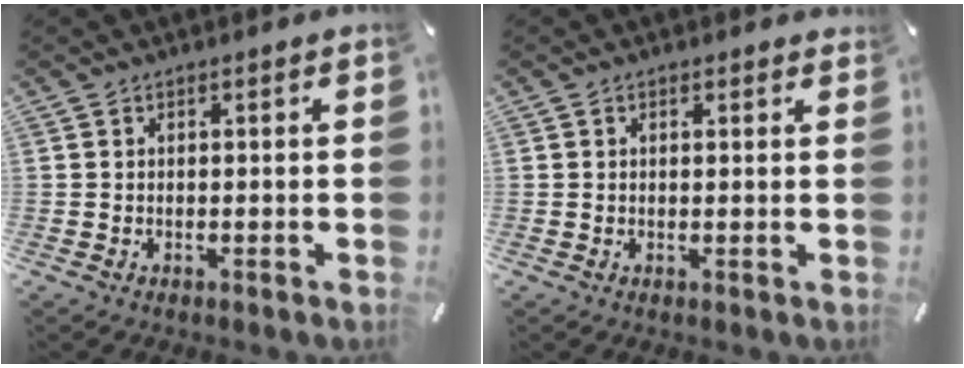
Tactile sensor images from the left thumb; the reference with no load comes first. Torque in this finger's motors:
{"motor_torque": [0.02, -0.49, -0.14, 0.05, -0.05]}